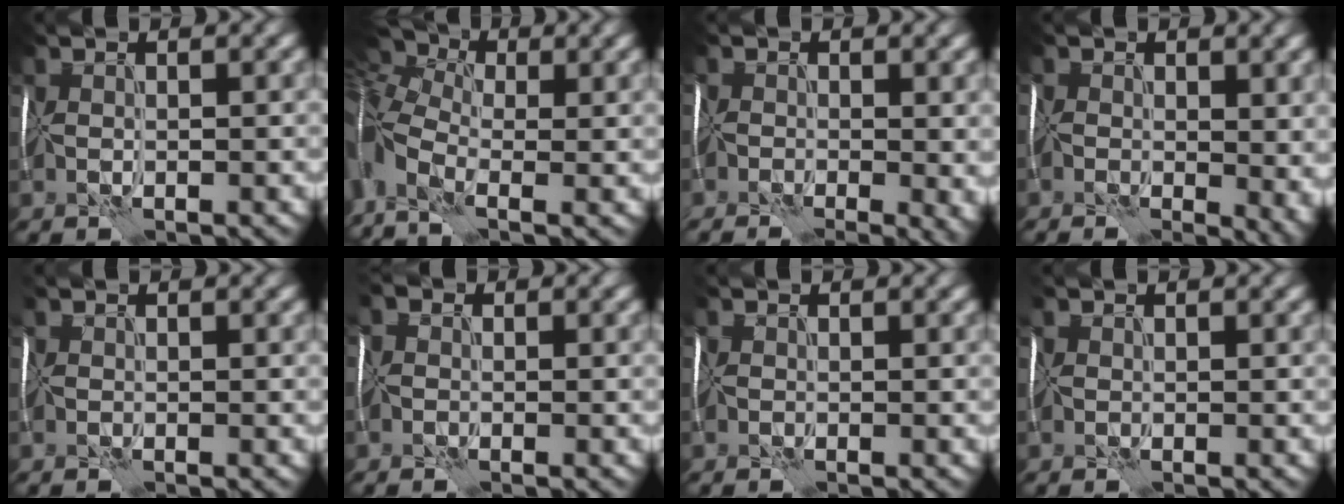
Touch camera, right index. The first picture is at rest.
{"total": 9.4, "force": [-1.0, 5.1, 7.8], "torque": [-0.204, -0.011, -0.016]}
{"total": 7.6, "force": [-3.0, 3.5, 6.0], "torque": [-0.097, -0.012, -0.032]}
{"total": 8.3, "force": [-1.2, 4.5, 6.9], "torque": [-0.096, -0.002, 0.000]}
{"total": 0.7, "force": [0.1, 0.4, 0.6], "torque": [-0.010, 0.000, -0.009]}
{"total": 1.5, "force": [-0.6, 1.2, 0.8], "torque": [-0.015, 0.004, -0.020]}
{"total": 0.5, "force": [0.0, 0.3, 0.4], "torque": [-0.014, 0.000, -0.009]}
{"total": 1.2, "force": [0.4, 0.8, 0.8], "torque": [-0.015, 0.003, -0.007]}